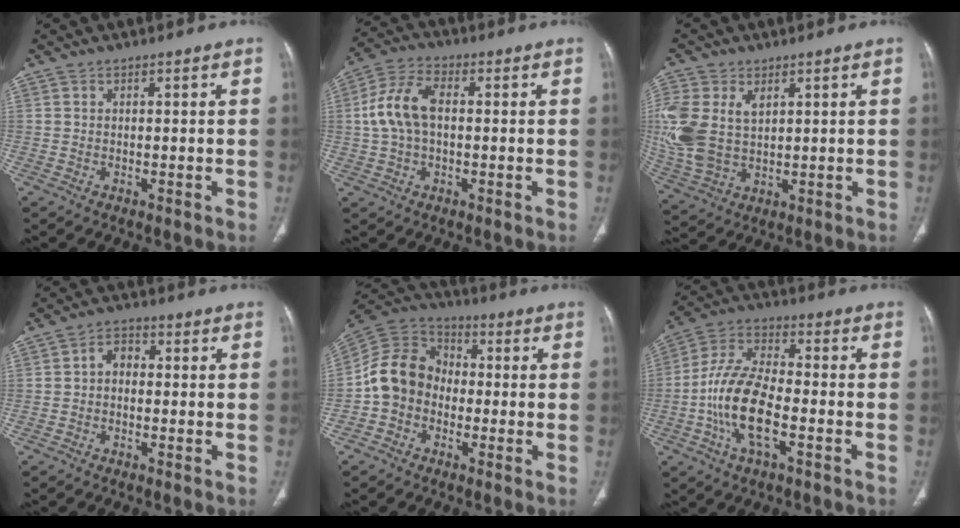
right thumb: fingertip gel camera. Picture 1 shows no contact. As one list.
[{"total": 9.7, "force": [0.5, 5.9, 7.8], "torque": [-0.163, 0.026, 0.007]}, {"total": 14.9, "force": [3.3, 10.0, 10.5], "torque": [-0.255, -0.003, 0.076]}, {"total": 3.7, "force": [-0.3, 2.8, 2.5], "torque": [-0.027, 0.015, -0.016]}, {"total": 11.6, "force": [-2.0, 9.7, 5.9], "torque": [-0.101, 0.039, -0.051]}, {"total": 14.3, "force": [-4.1, 6.3, 12.1], "torque": [-0.241, 0.029, -0.081]}]